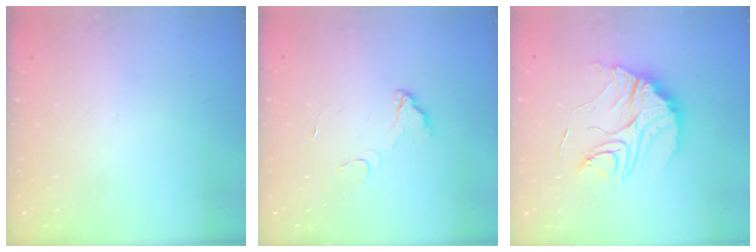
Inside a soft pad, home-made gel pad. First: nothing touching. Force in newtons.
{"total": 3.9, "press": 3.8, "slide": 0.3}
{"total": 17.5, "press": 17.5, "slide": 1.0}